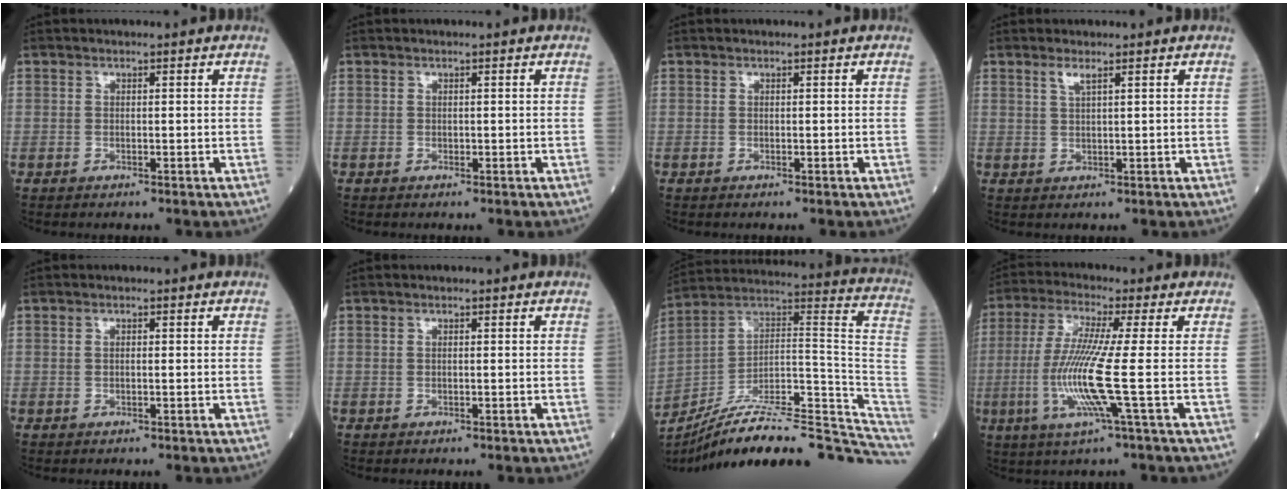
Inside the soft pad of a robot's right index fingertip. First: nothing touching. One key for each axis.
{"total": 0.0}
{"total": 0.0}
{"total": 1.6, "fx": 1.1, "fy": -0.1, "fz": 1.2, "tx": -0.029, "ty": 0.001, "tz": 0.025}
{"total": 0.6, "fx": 0.1, "fy": 0.1, "fz": 0.6, "tx": -0.013, "ty": 0.002, "tz": 0.003}
{"total": 0.0}
{"total": 26.4, "fx": -22.7, "fy": 4.2, "fz": 12.9, "tx": -0.128, "ty": 0.042, "tz": -0.336}
{"total": 10.6, "fx": -2.0, "fy": -1.3, "fz": 10.4, "tx": -0.226, "ty": -0.016, "tz": -0.046}